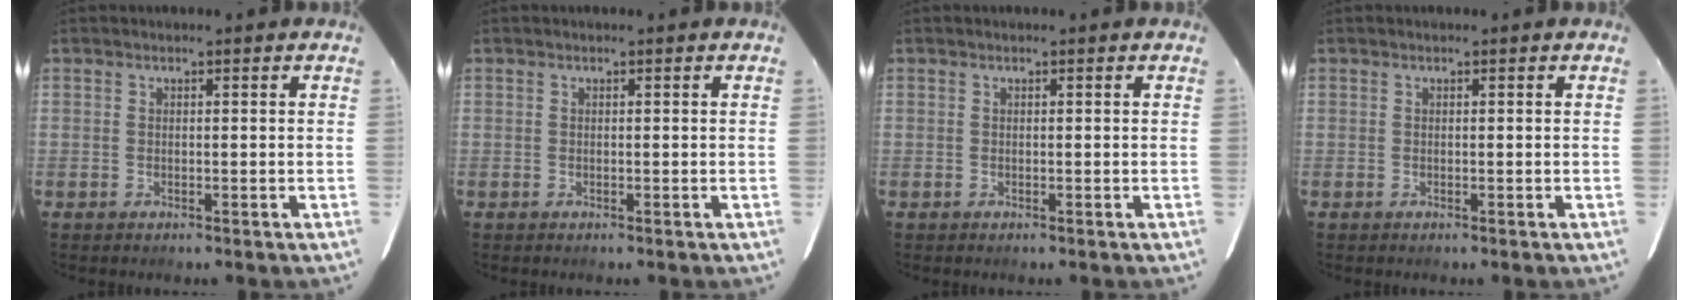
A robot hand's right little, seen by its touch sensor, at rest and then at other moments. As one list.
[{"total": 0.0}, {"total": 0.0}, {"total": 0.0}]